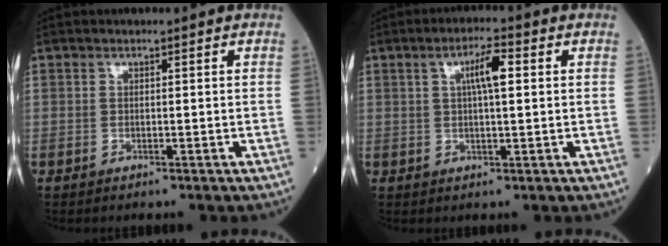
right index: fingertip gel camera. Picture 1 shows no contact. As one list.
[{"total": 4.8, "force": [1.3, 0.7, 4.6], "torque": [-0.081, 0.010, 0.021]}]